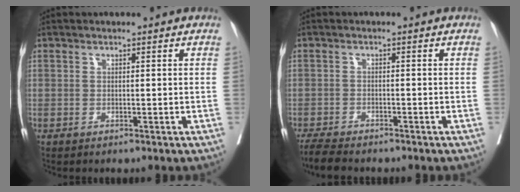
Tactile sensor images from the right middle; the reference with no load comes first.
{"total": 5.7, "force": [-5.1, 1.1, 2.4], "torque": [-0.040, -0.015, -0.086]}